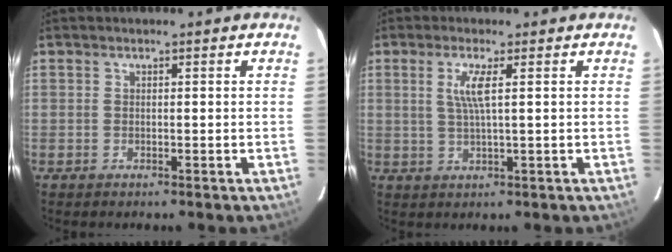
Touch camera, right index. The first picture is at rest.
{"total": 3.9, "force": [1.1, -0.1, 3.8], "torque": [-0.074, -0.003, 0.021]}